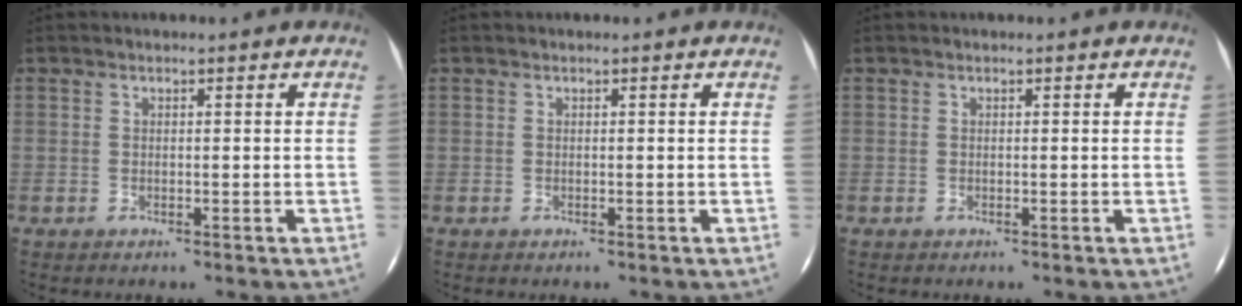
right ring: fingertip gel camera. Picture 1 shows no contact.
{"total": 0.0}
{"total": 0.0}